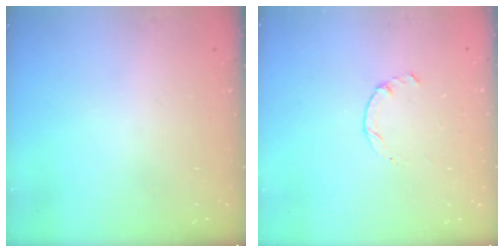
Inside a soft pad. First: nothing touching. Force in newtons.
{"total": 1.3, "press": 1.2, "slide": 0.4}